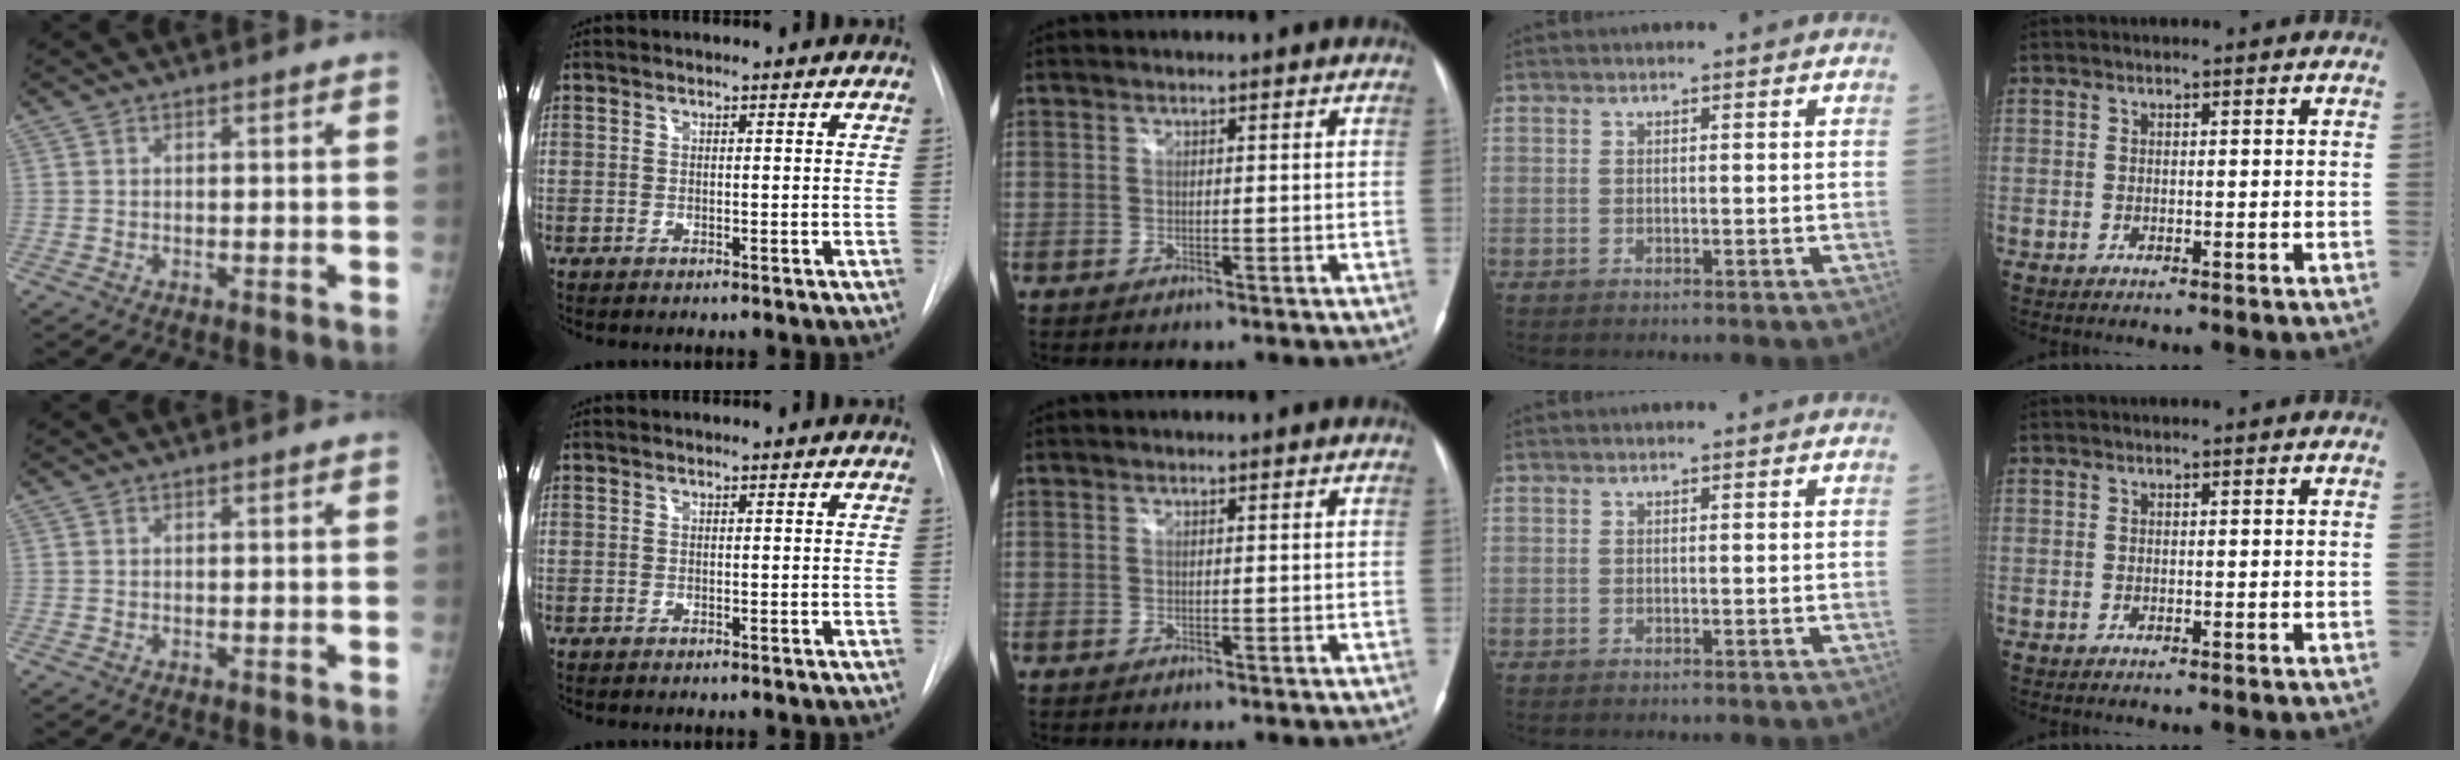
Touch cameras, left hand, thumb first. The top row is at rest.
{}